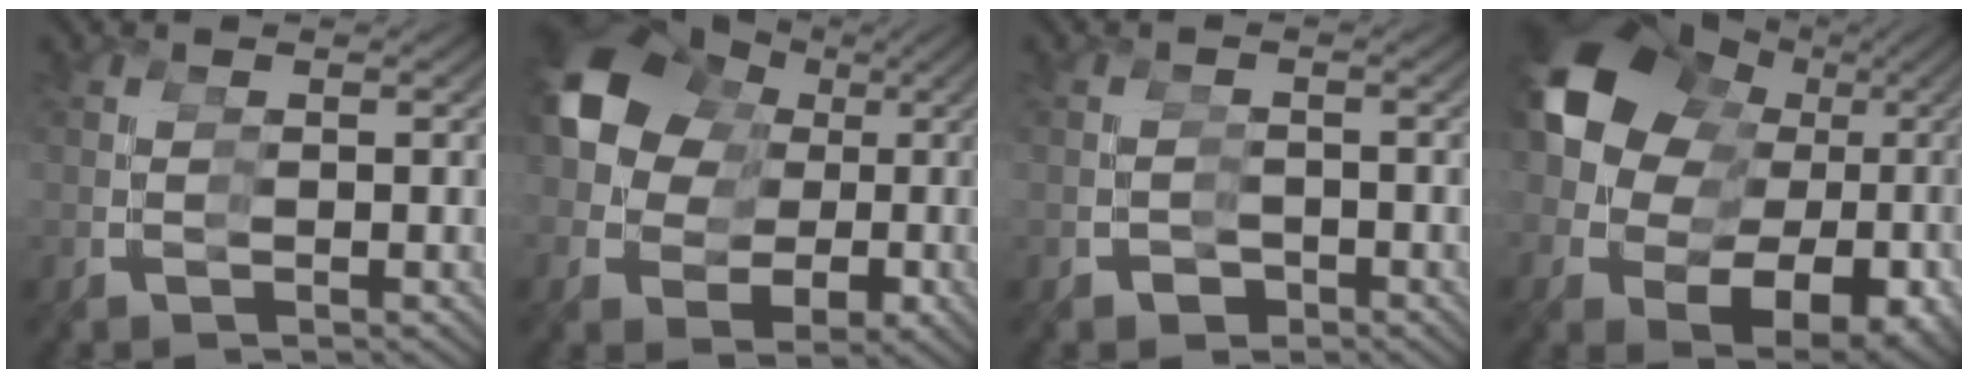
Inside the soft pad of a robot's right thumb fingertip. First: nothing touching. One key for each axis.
{"total": 14.0, "fx": 2.2, "fy": 10.9, "fz": 8.4, "tx": -0.186, "ty": -0.032, "tz": 0.049}
{"total": 2.9, "fx": -1.5, "fy": 2.3, "fz": 0.9, "tx": -0.022, "ty": -0.030, "tz": -0.011}
{"total": 19.1, "fx": 1.5, "fy": 14.1, "fz": 12.9, "tx": -0.277, "ty": -0.052, "tz": 0.047}